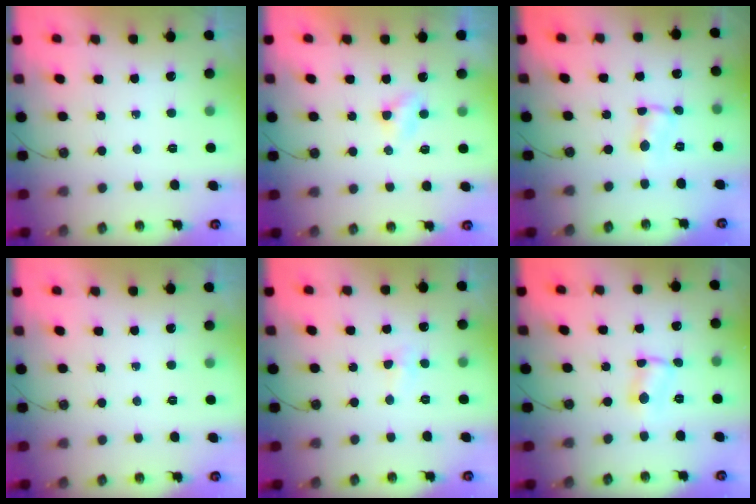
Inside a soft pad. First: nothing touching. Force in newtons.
{"total": 2.8, "press": 2.7, "slide": 0.4}
{"total": 0.7, "press": 0.7, "slide": 0.1}
{"total": 0.0}
{"total": 4.5, "press": 3.0, "slide": 3.4}
{"total": 3.0, "press": 3.0, "slide": 0.3}